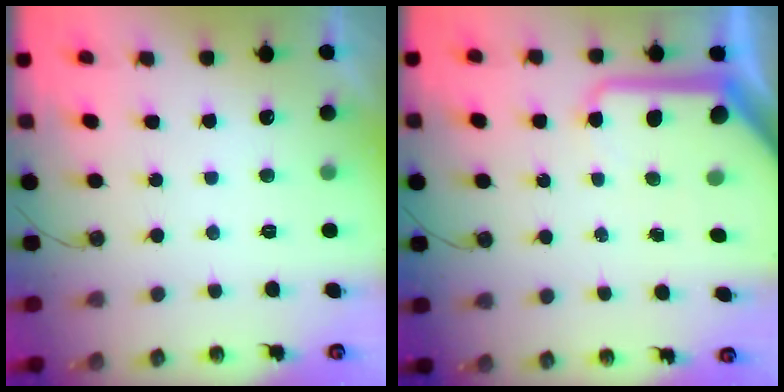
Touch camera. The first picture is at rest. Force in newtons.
{"total": 12.6, "press": 12.5, "slide": 1.6}